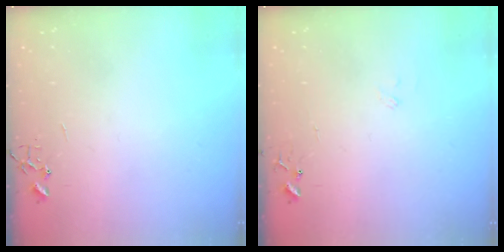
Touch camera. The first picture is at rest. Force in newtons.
{"total": 7.6, "press": 7.6, "slide": 0.5}